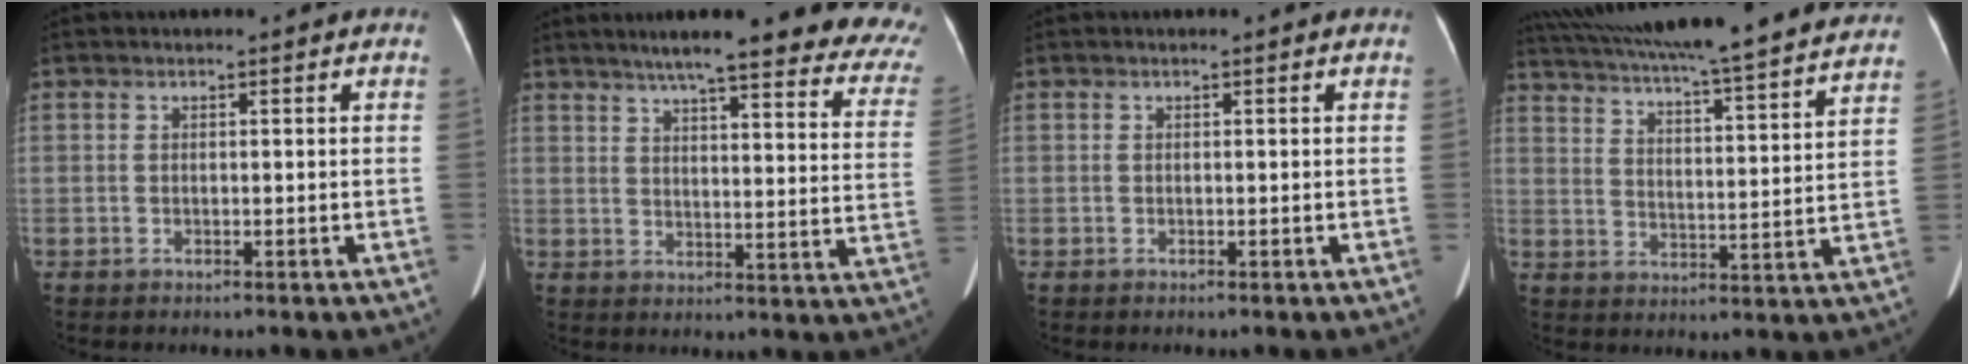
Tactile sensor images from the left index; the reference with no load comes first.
{"total": 24.5, "force": [20.1, 3.0, 13.7], "torque": [-0.167, -0.030, 0.230]}
{"total": 0.0}
{"total": 31.1, "force": [27.9, 2.1, 13.6], "torque": [-0.232, -0.028, 0.365]}